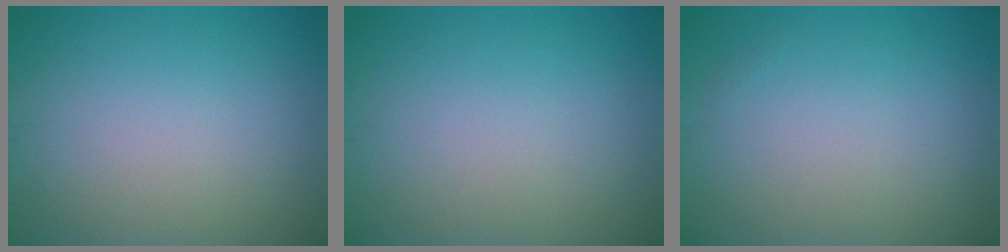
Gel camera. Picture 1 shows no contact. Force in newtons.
{"total": 0.0}
{"total": 0.0}